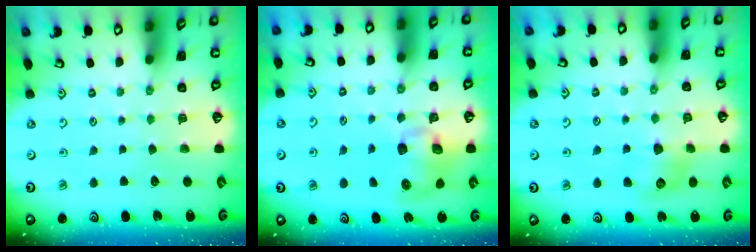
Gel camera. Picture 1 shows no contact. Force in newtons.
{"total": 9.0, "press": 8.9, "slide": 1.3}
{"total": 8.0, "press": 8.0, "slide": 0.4}